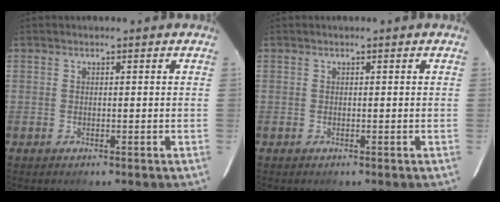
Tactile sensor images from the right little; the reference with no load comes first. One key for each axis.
{"total": 0.0}